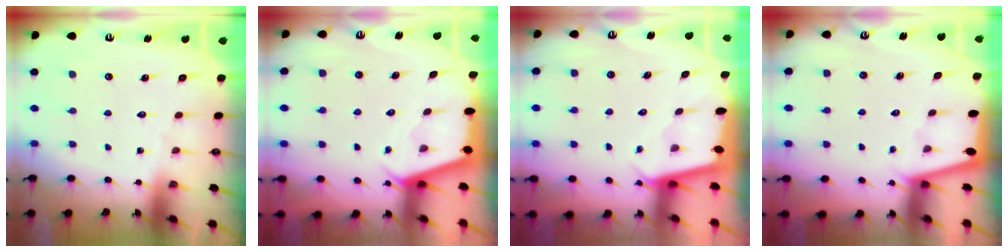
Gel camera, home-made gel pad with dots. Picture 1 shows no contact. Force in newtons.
{"total": 2.9, "press": 2.9, "slide": 0.3}
{"total": 1.9, "press": 1.9, "slide": 0.1}
{"total": 1.3, "press": 1.3, "slide": 0.2}